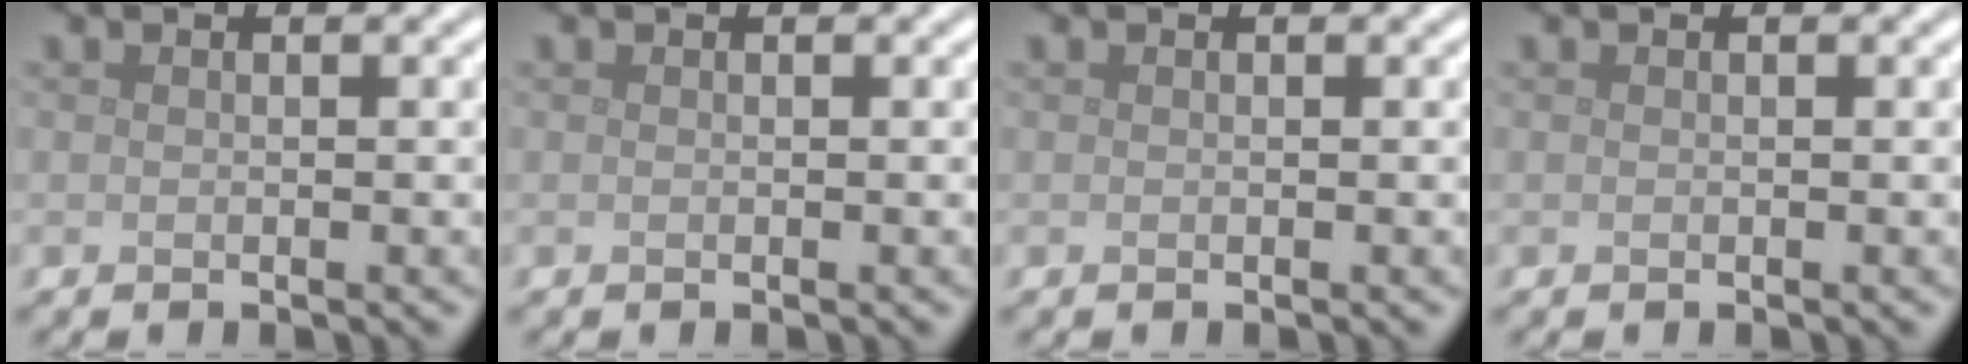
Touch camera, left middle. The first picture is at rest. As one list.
[{"total": 0.0}, {"total": 0.0}, {"total": 0.0}]